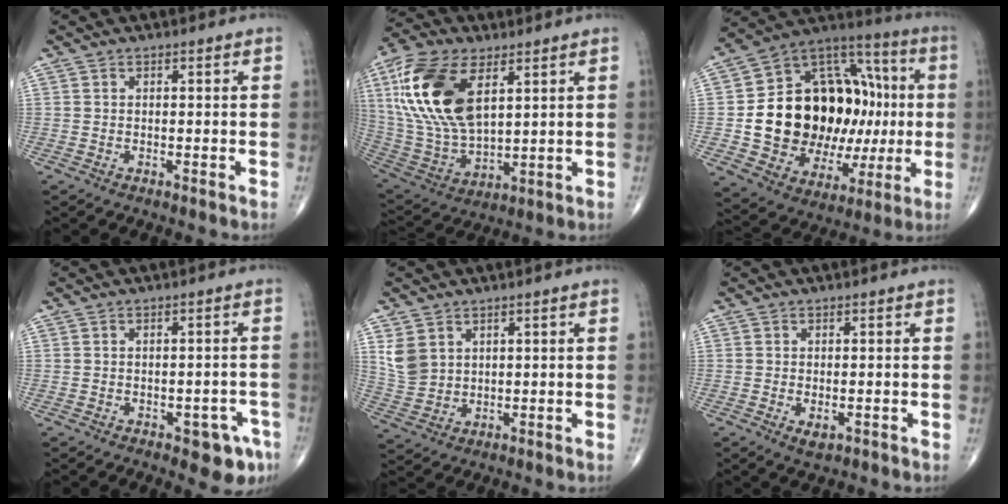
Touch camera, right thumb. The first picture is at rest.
{"total": 20.7, "force": [7.3, 10.7, 16.1], "torque": [-0.329, -0.022, 0.143]}
{"total": 30.5, "force": [-0.5, 20.2, 22.8], "torque": [-0.320, 0.030, 0.006]}
{"total": 6.1, "force": [-3.2, 2.7, 4.4], "torque": [-0.034, 0.014, -0.036]}
{"total": 5.6, "force": [2.4, 4.3, 2.8], "torque": [-0.047, -0.010, 0.062]}
{"total": 2.2, "force": [-0.9, 1.1, 1.7], "torque": [-0.025, -0.004, -0.013]}